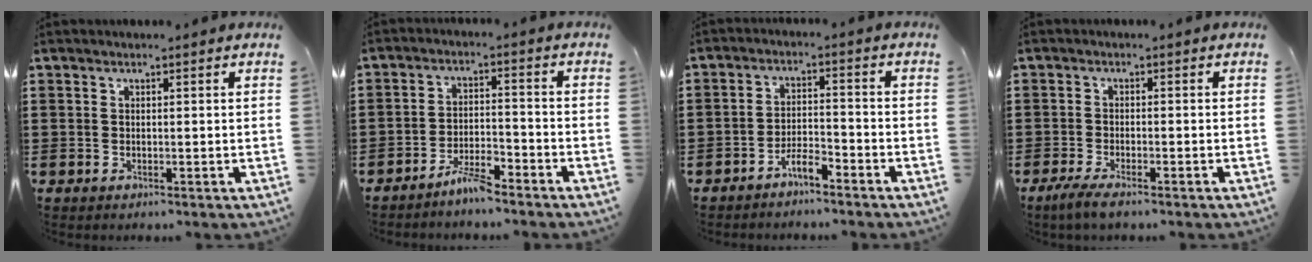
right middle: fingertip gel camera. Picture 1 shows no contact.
{"total": 4.3, "force": [-3.9, 0.6, 1.8], "torque": [-0.045, 0.005, -0.081]}
{"total": 3.9, "force": [-3.6, 0.6, 1.3], "torque": [-0.032, 0.005, -0.076]}
{"total": 2.8, "force": [-2.4, 0.3, 1.5], "torque": [-0.040, -0.004, -0.050]}